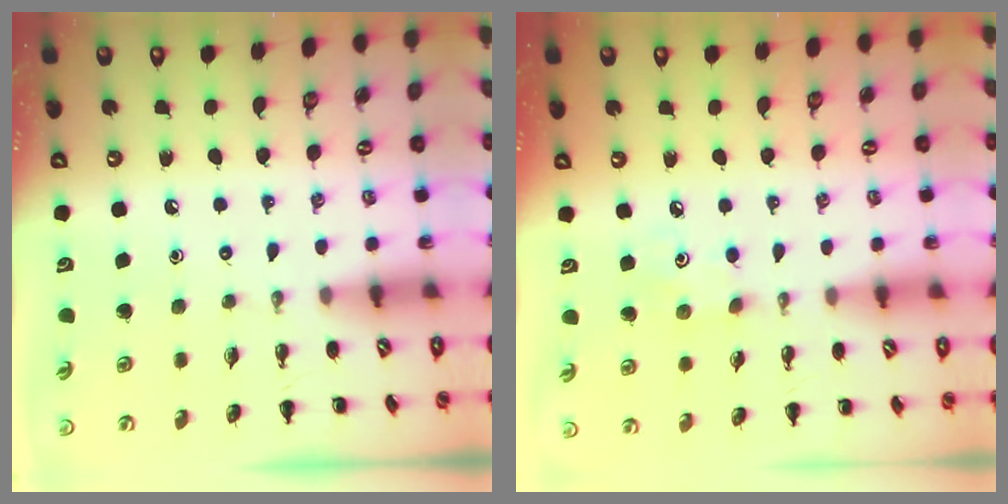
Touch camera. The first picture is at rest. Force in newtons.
{"total": 3.5, "press": 3.4, "slide": 0.9}